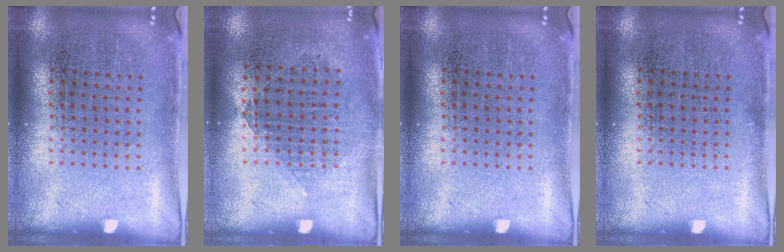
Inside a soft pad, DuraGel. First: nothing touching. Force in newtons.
{"total": 0.9, "press": 0.8, "slide": 0.4}
{"total": 0.0}
{"total": 0.0}